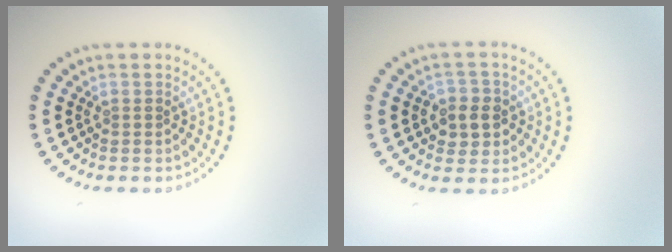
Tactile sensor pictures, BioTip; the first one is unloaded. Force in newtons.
{"total": 2.7, "press": 2.6, "slide": 0.8}